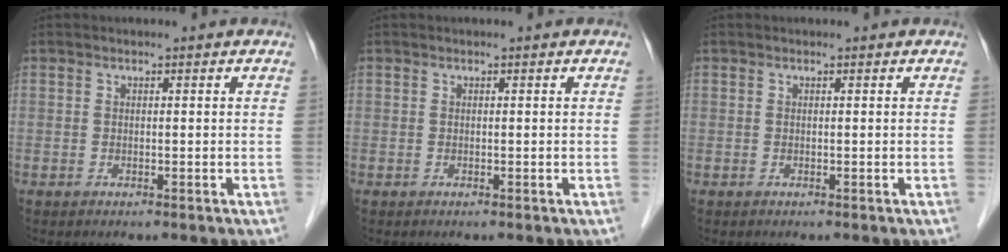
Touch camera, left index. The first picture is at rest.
{"total": 0.0}
{"total": 0.0}